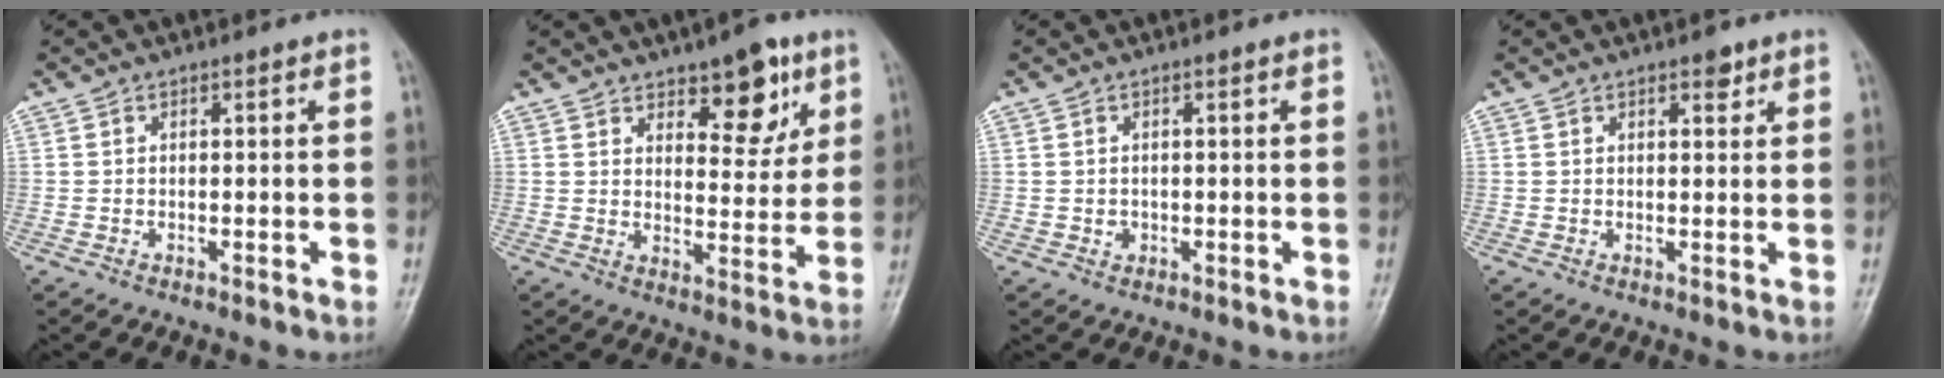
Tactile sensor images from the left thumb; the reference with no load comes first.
{"total": 9.7, "force": [5.8, 4.5, 6.4], "torque": [-0.056, -0.036, 0.085]}
{"total": 1.2, "force": [-0.1, 1.1, 0.4], "torque": [-0.004, 0.002, 0.003]}
{"total": 2.0, "force": [1.3, 1.0, 1.2], "torque": [-0.007, -0.006, 0.017]}